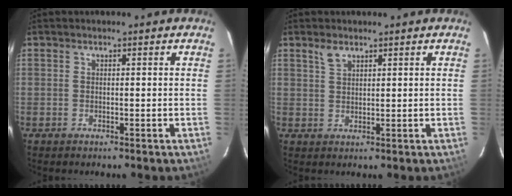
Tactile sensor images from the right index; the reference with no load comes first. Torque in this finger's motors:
{"motor_torque": [0.03, 0.00, 0.02, 0.04]}